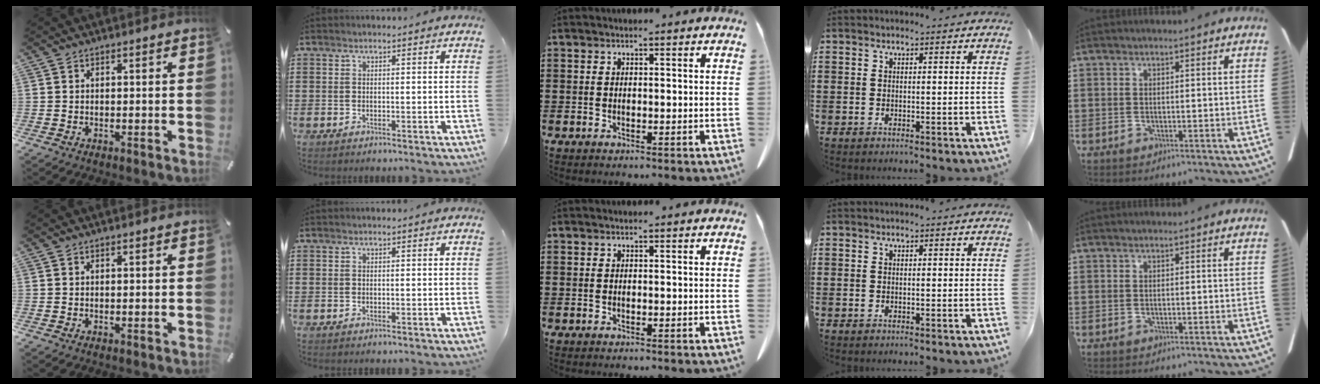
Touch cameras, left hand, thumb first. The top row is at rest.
{}